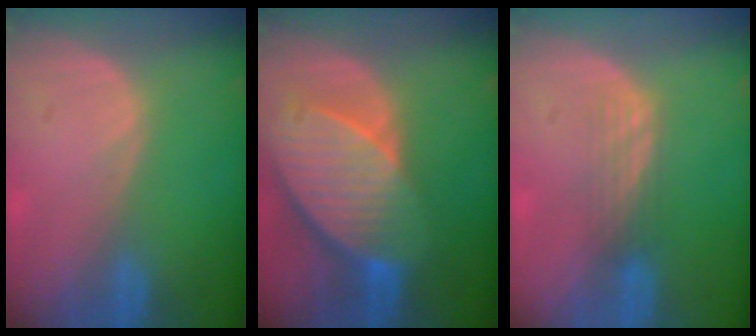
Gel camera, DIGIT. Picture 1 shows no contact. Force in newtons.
{"total": 10.5, "press": 9.2, "slide": 5.0}
{"total": 2.9, "press": 2.5, "slide": 1.5}